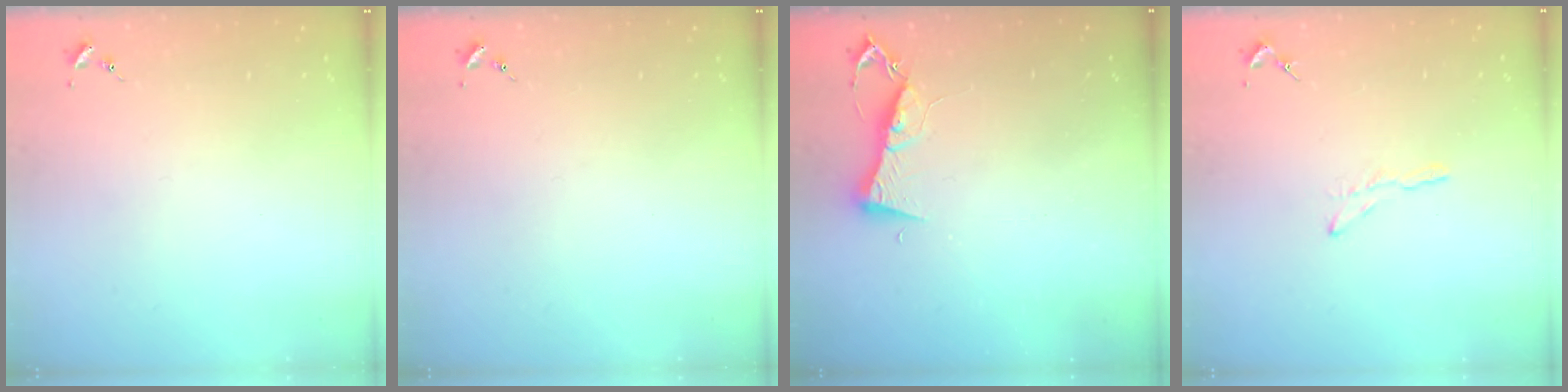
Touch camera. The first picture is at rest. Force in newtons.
{"total": 0.0}
{"total": 7.2, "press": 7.1, "slide": 0.7}
{"total": 3.8, "press": 3.7, "slide": 0.4}